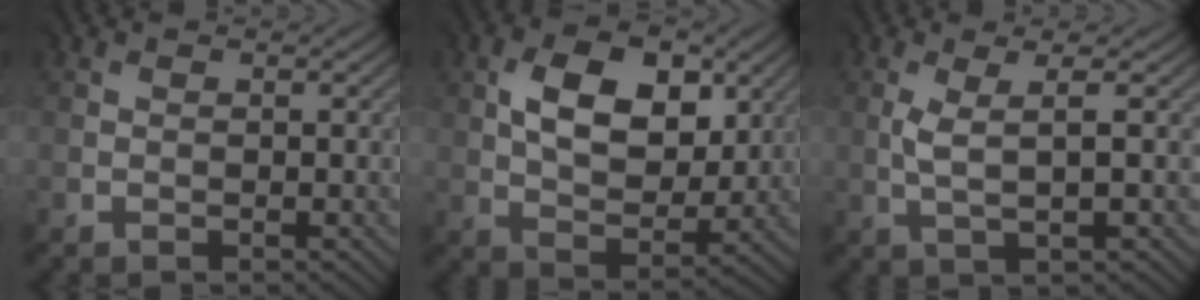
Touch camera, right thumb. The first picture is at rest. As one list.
[{"total": 9.7, "force": [3.1, 6.0, 7.0], "torque": [-0.121, 0.000, 0.054]}, {"total": 2.4, "force": [0.3, 0.0, 2.4], "torque": [-0.050, 0.000, 0.007]}]